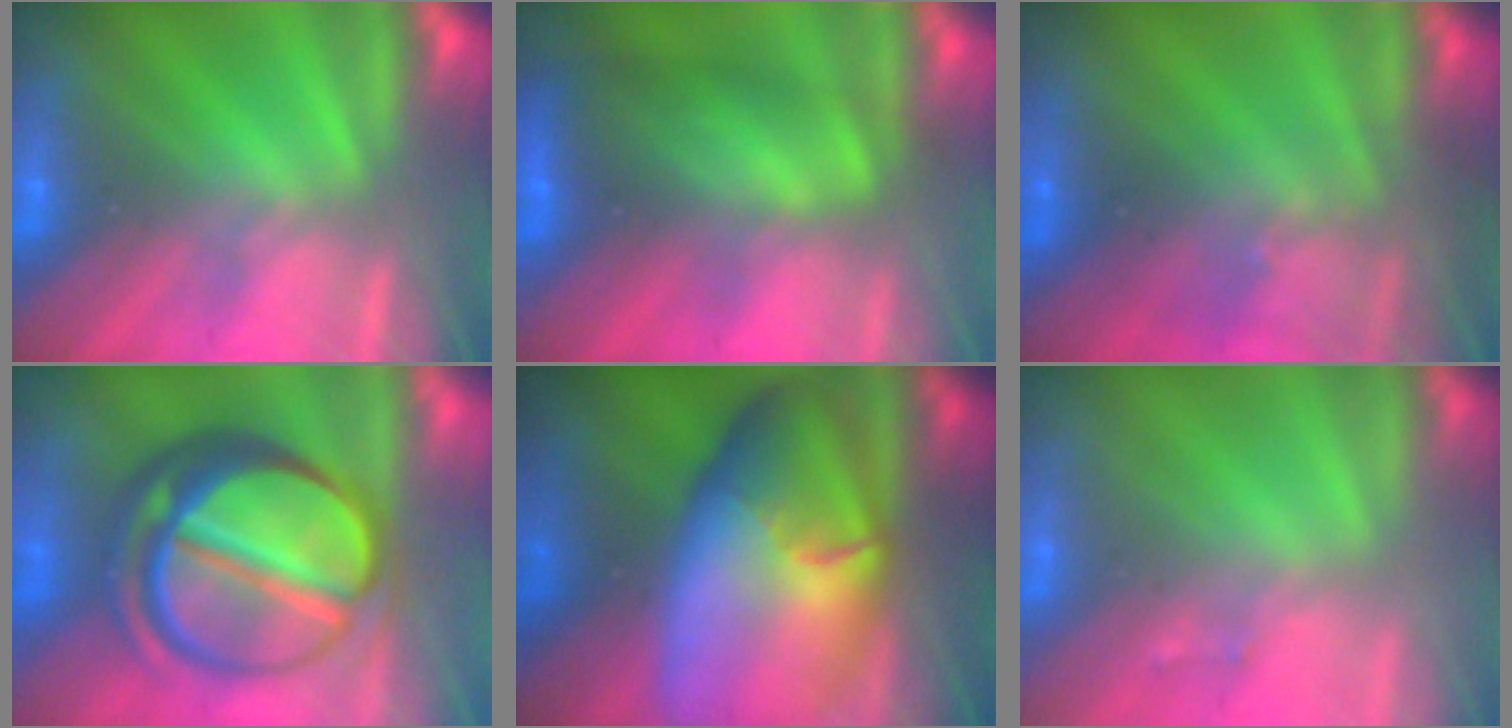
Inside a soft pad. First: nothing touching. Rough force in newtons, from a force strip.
{"total": 8.9}
{"total": 2.9}
{"total": 7.7}
{"total": 8.6}
{"total": 1.5}